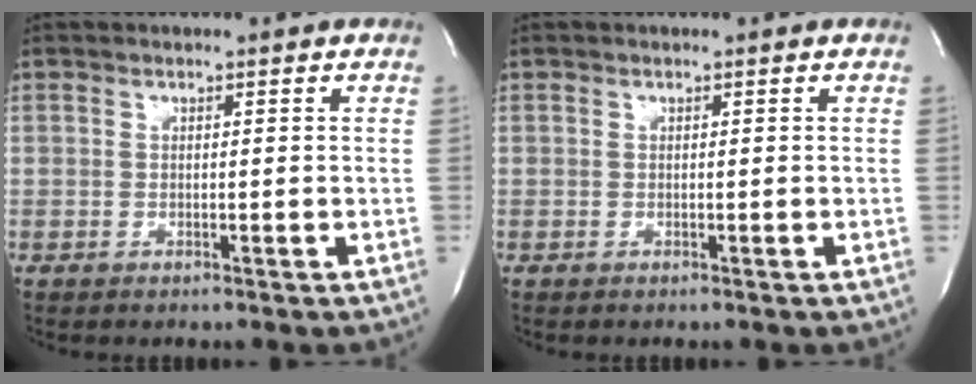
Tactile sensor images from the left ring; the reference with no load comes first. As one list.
[{"total": 0.0}]